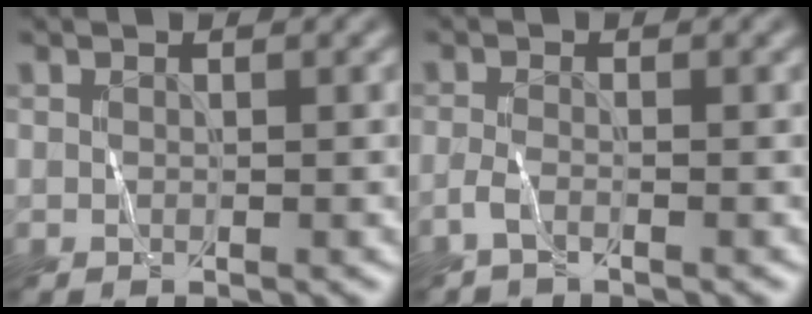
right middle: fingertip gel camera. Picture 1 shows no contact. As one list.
[{"total": 1.5, "force": [-1.2, 0.2, 0.8], "torque": [-0.023, -0.001, -0.028]}]